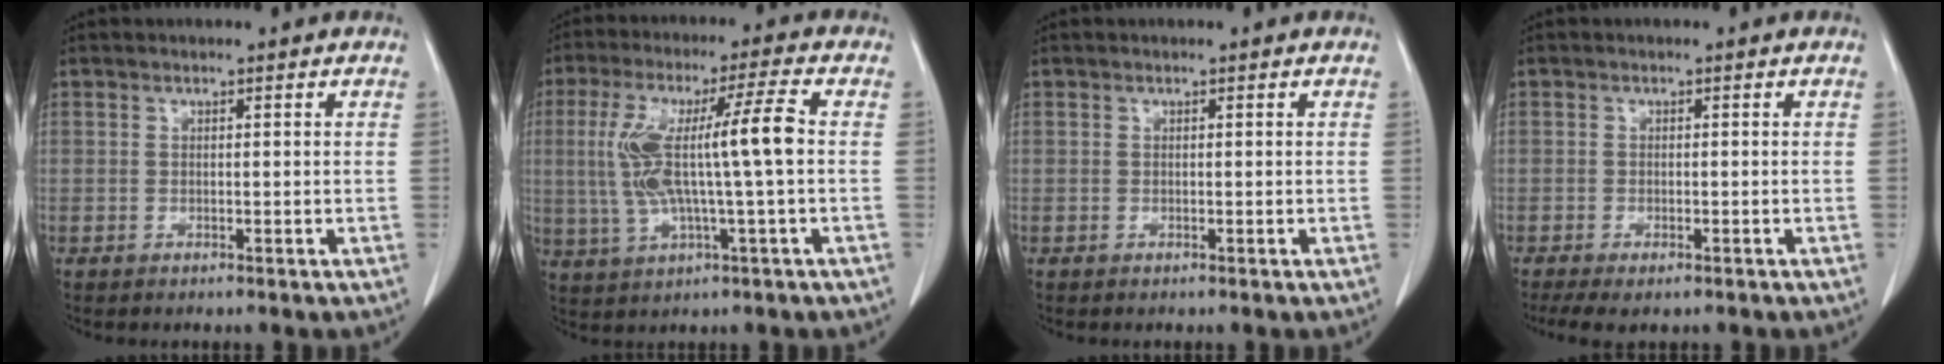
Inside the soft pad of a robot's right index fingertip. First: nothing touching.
{"total": 12.4, "force": [0.4, 0.3, 12.4], "torque": [-0.252, 0.018, 0.008]}
{"total": 0.0}
{"total": 5.1, "force": [-3.7, 1.8, 3.0], "torque": [-0.047, -0.013, -0.056]}